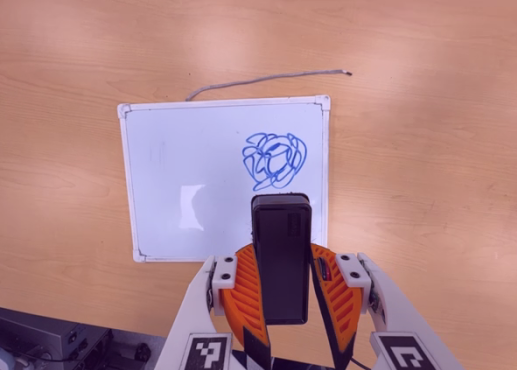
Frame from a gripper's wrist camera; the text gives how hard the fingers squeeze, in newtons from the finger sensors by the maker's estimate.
{"total": 8.4, "left": 8.1, "right": 8.7}